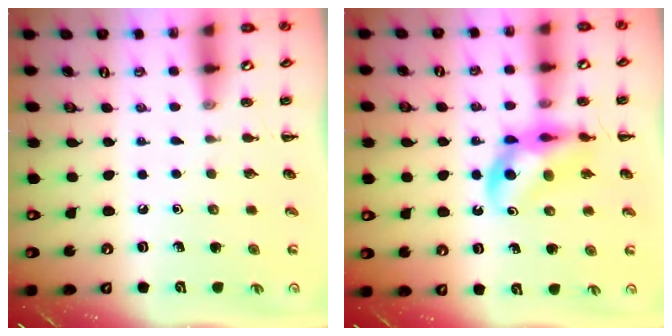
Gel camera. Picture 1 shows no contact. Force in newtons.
{"total": 10.3, "press": 9.8, "slide": 3.1}